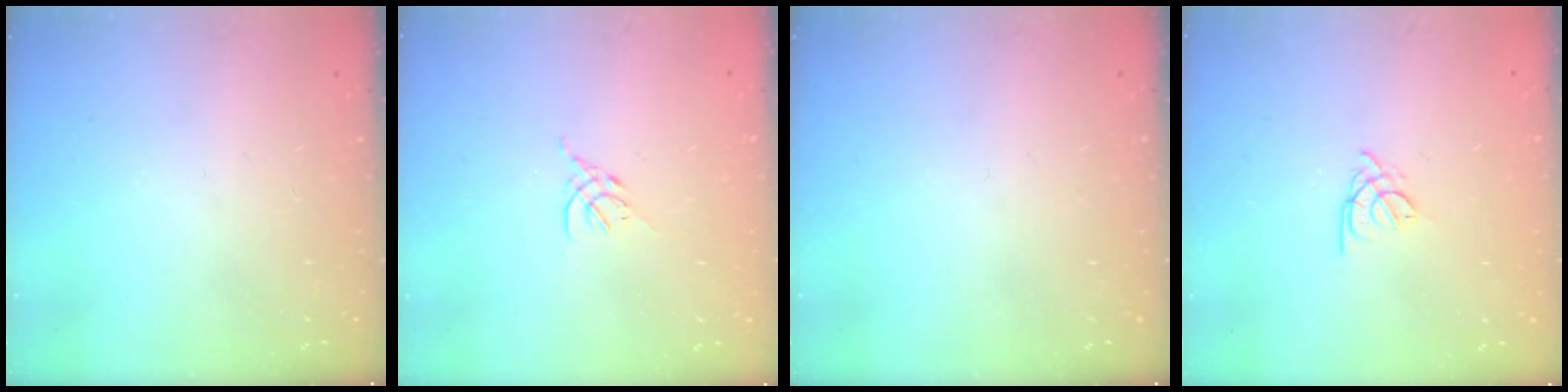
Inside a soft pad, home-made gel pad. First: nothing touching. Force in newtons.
{"total": 2.6, "press": 2.5, "slide": 0.8}
{"total": 0.0}
{"total": 2.7, "press": 2.6, "slide": 0.5}